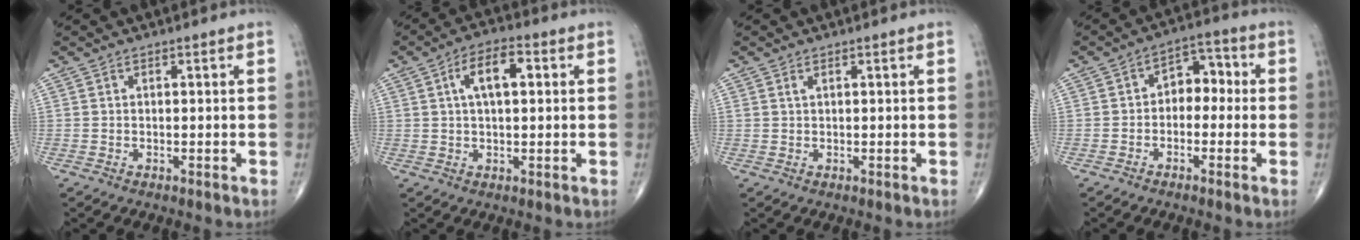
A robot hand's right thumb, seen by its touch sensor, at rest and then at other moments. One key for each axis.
{"total": 7.5, "fx": 1.8, "fy": 3.4, "fz": 6.5, "tx": -0.108, "ty": 0.013, "tz": 0.025}
{"total": 0.6, "fx": 0.4, "fy": 0.2, "fz": 0.5, "tx": -0.009, "ty": 0.004, "tz": 0.010}
{"total": 6.3, "fx": -0.6, "fy": 4.4, "fz": 4.5, "tx": -0.035, "ty": 0.032, "tz": -0.025}